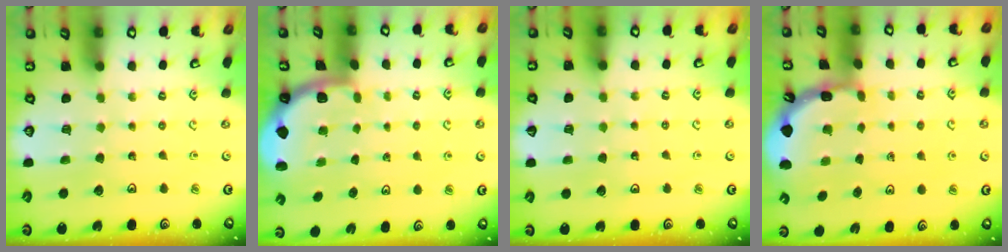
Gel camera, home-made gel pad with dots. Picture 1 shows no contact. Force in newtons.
{"total": 1.6, "press": 1.6, "slide": 0.1}
{"total": 2.6, "press": 2.6, "slide": 0.2}
{"total": 2.2, "press": 2.2, "slide": 0.4}